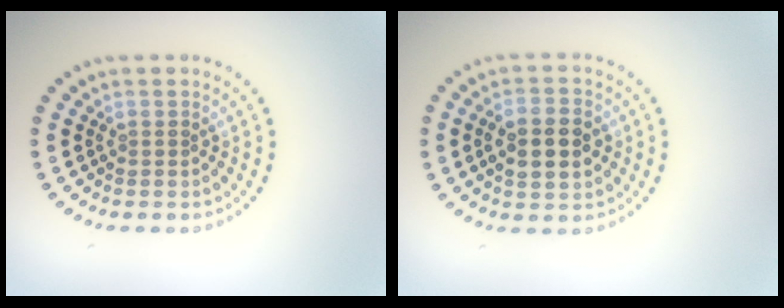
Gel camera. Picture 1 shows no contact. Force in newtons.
{"total": 4.6, "press": 4.6, "slide": 0.3}